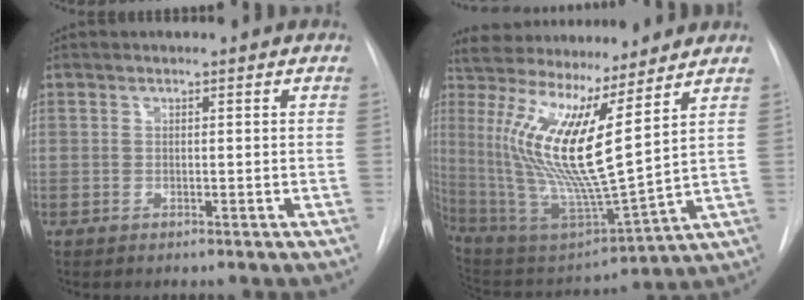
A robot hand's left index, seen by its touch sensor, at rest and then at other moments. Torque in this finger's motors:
{"motor_torque": [2.14, 0.00, 0.79, 0.20]}